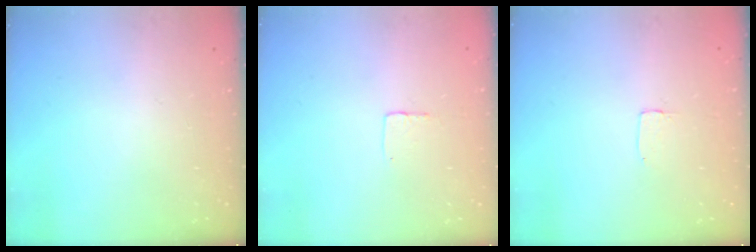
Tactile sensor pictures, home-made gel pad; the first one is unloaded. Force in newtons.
{"total": 2.7, "press": 2.7, "slide": 0.1}
{"total": 2.0, "press": 2.0, "slide": 0.0}